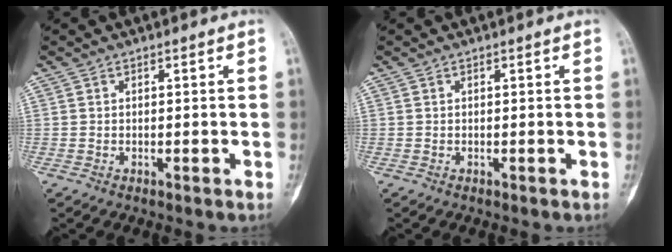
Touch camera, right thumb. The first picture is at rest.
{"total": 0.0}